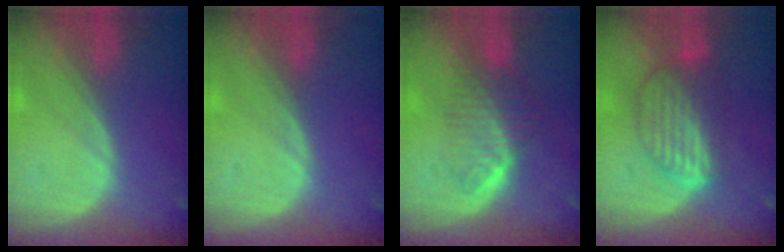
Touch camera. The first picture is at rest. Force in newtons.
{"total": 0.0}
{"total": 6.5, "press": 5.8, "slide": 2.8}
{"total": 7.5, "press": 7.1, "slide": 2.4}